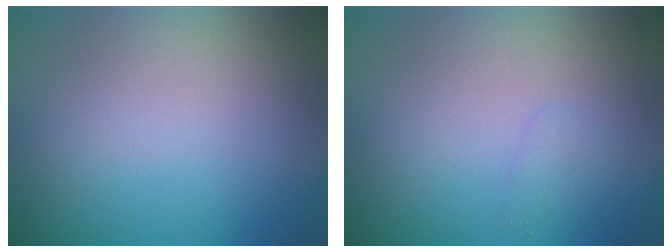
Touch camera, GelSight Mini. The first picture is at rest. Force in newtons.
{"total": 0.8, "press": 0.8, "slide": 0.0}